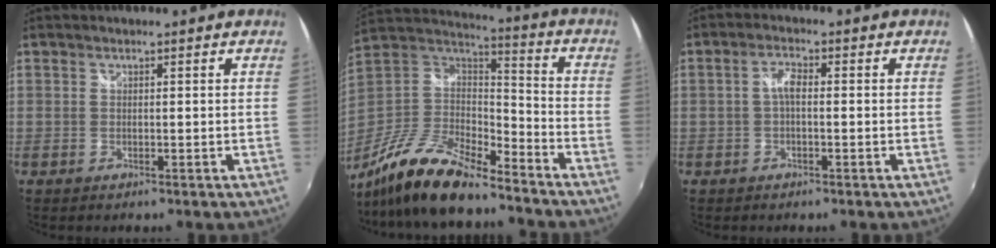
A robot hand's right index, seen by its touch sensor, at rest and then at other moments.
{"total": 19.6, "force": [-15.0, 5.5, 11.4], "torque": [-0.244, -0.022, -0.278]}
{"total": 2.6, "force": [-0.4, 1.1, 2.4], "torque": [-0.048, 0.009, -0.007]}